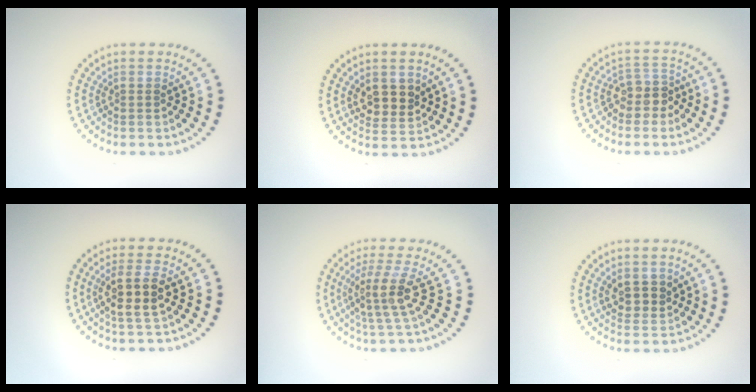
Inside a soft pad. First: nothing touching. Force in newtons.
{"total": 2.7, "press": 2.5, "slide": 1.1}
{"total": 2.5, "press": 2.1, "slide": 1.3}
{"total": 3.2, "press": 2.9, "slide": 1.2}
{"total": 3.7, "press": 2.7, "slide": 2.6}
{"total": 2.5, "press": 2.4, "slide": 0.9}